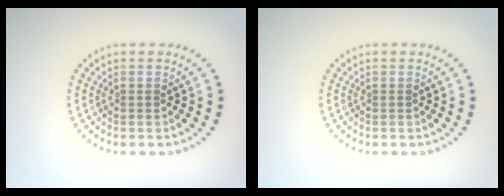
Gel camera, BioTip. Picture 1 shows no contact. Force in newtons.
{"total": 0.0}